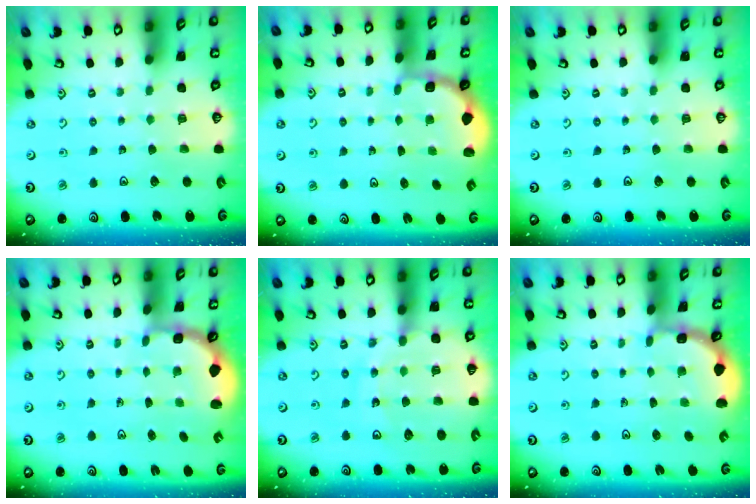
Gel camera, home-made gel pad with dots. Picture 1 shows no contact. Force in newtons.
{"total": 1.8, "press": 1.6, "slide": 0.7}
{"total": 0.0}
{"total": 2.6, "press": 2.0, "slide": 1.7}
{"total": 14.2, "press": 13.7, "slide": 3.8}
{"total": 2.1, "press": 2.1, "slide": 0.2}